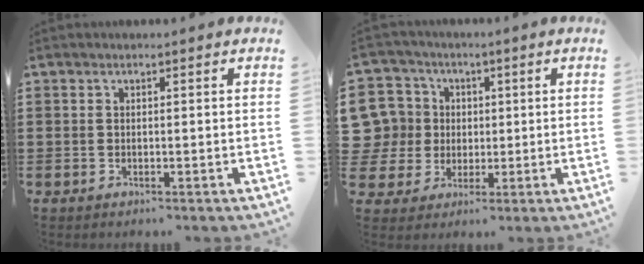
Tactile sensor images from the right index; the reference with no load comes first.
{"total": 9.1, "force": [1.5, 8.8, 1.8], "torque": [-0.099, 0.008, 0.030]}